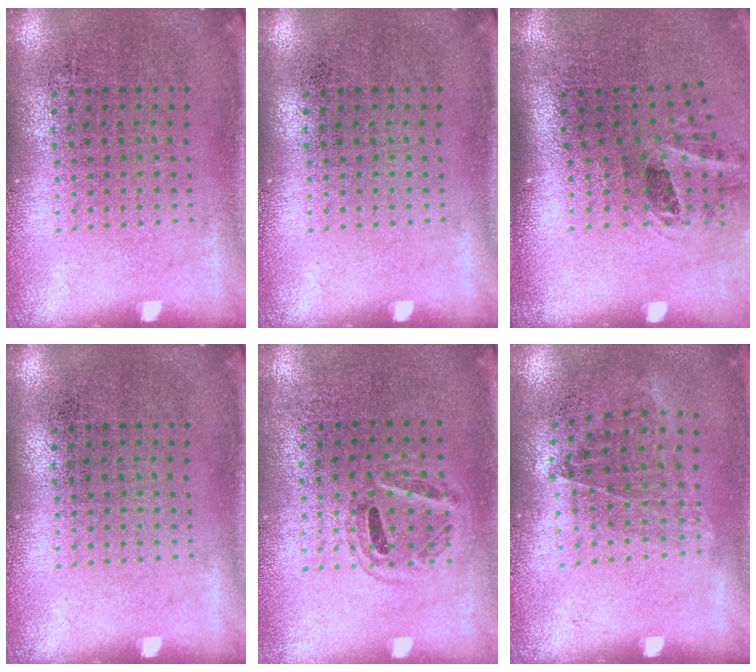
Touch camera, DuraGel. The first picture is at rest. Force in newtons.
{"total": 0.0}
{"total": 1.5, "press": 1.1, "slide": 1.1}
{"total": 0.0}
{"total": 0.9, "press": 0.9, "slide": 0.3}
{"total": 1.0, "press": 0.8, "slide": 0.6}